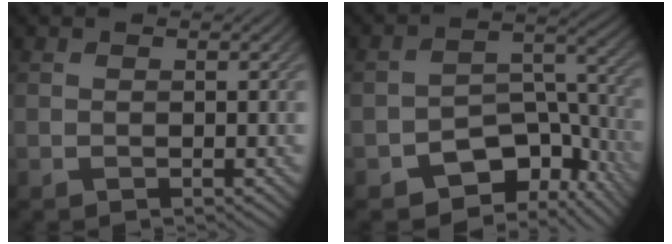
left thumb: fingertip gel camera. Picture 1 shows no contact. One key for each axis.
{"total": 10.4, "fx": -6.3, "fy": 5.8, "fz": 5.8, "tx": -0.079, "ty": -0.019, "tz": -0.103}